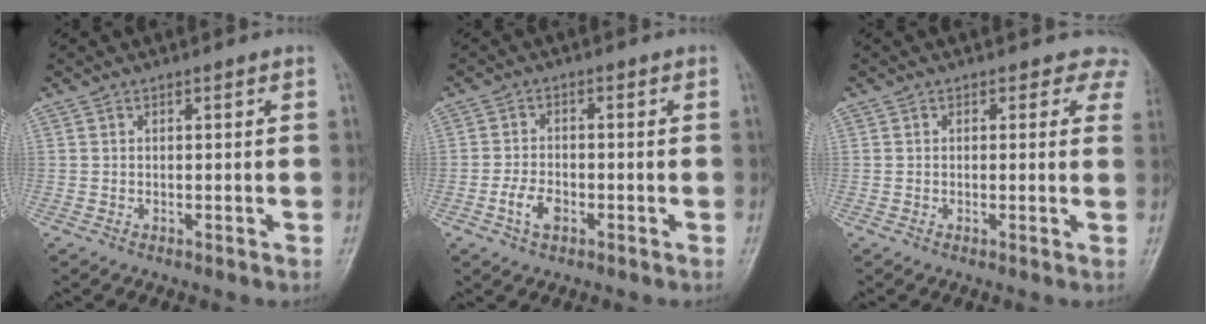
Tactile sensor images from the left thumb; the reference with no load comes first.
{"total": 4.2, "force": [-2.0, 2.6, 2.7], "torque": [-0.046, 0.013, -0.039]}
{"total": 4.1, "force": [2.9, 2.9, 0.2], "torque": [0.043, -0.007, 0.005]}